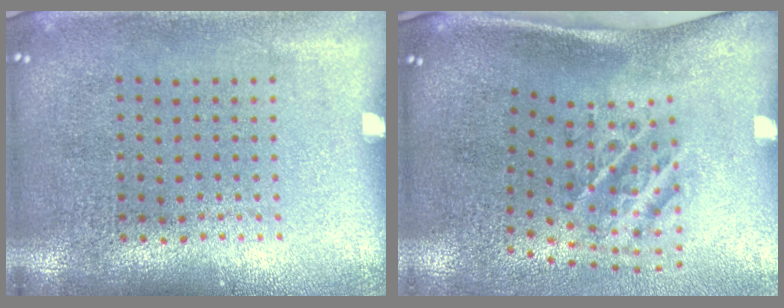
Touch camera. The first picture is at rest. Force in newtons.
{"total": 2.4, "press": 1.4, "slide": 2.0}